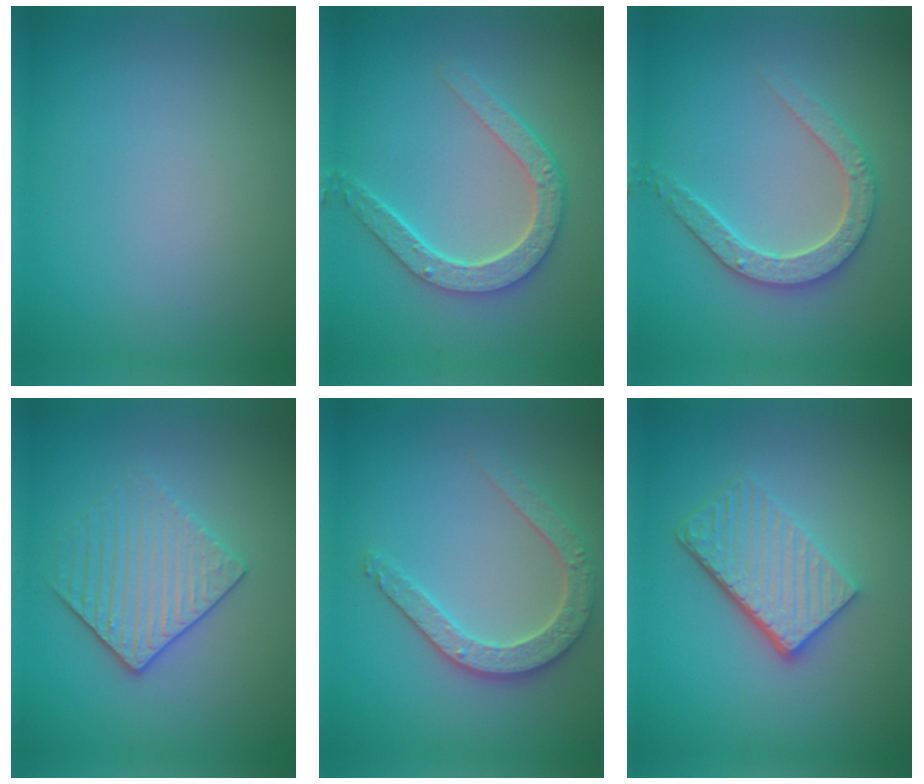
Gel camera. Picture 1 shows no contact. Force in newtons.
{"total": 4.7, "press": 3.6, "slide": 3.0}
{"total": 3.2, "press": 3.1, "slide": 0.7}
{"total": 3.4, "press": 3.2, "slide": 1.0}
{"total": 3.6, "press": 3.2, "slide": 1.7}
{"total": 4.9, "press": 3.6, "slide": 3.3}